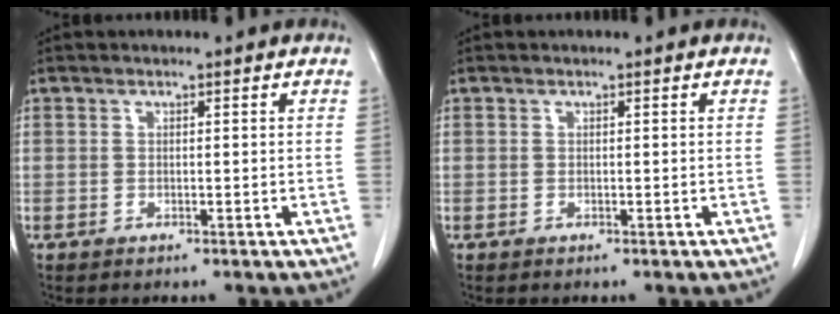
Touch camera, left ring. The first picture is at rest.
{"total": 0.0}